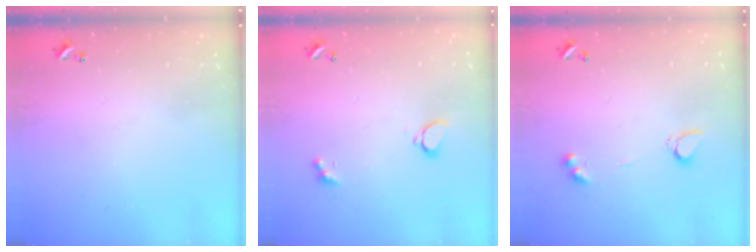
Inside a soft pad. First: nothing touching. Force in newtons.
{"total": 2.2, "press": 2.0, "slide": 0.9}
{"total": 3.1, "press": 3.1, "slide": 0.6}